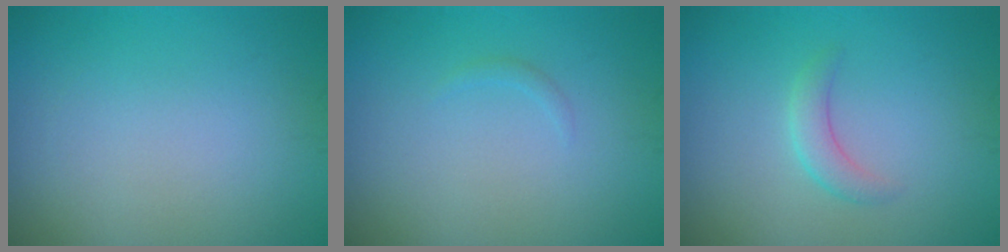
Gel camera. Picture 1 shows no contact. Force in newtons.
{"total": 0.5, "press": 0.5, "slide": 0.1}
{"total": 1.7, "press": 1.7, "slide": 0.1}